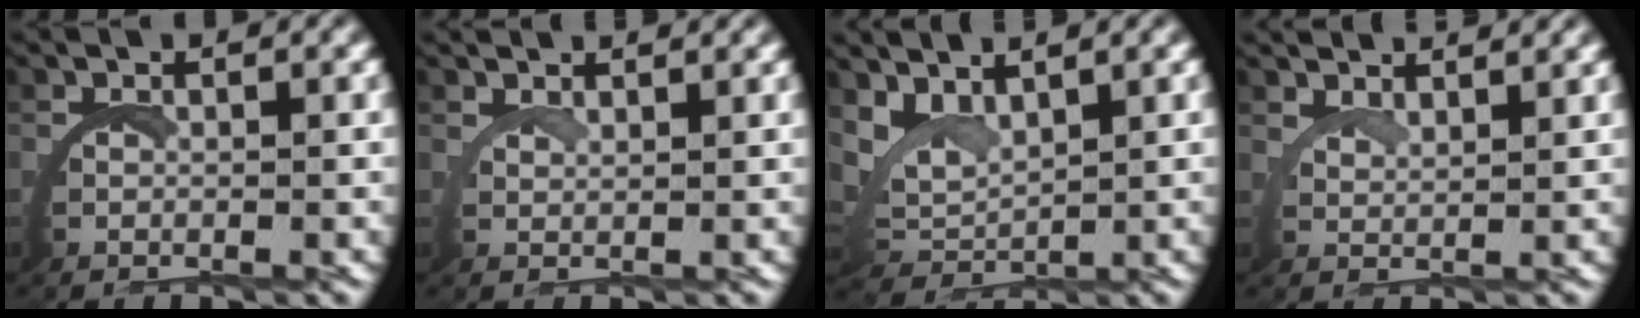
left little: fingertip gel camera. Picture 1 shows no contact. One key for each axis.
{"total": 2.6, "fx": 2.4, "fy": -1.0, "fz": -0.1, "tx": 0.000, "ty": 0.004, "tz": 0.041}
{"total": 4.3, "fx": 2.9, "fy": 2.6, "fz": 2.0, "tx": -0.072, "ty": -0.004, "tz": 0.055}
{"total": 3.8, "fx": 3.7, "fy": -0.7, "fz": 0.3, "tx": -0.015, "ty": 0.001, "tz": 0.067}